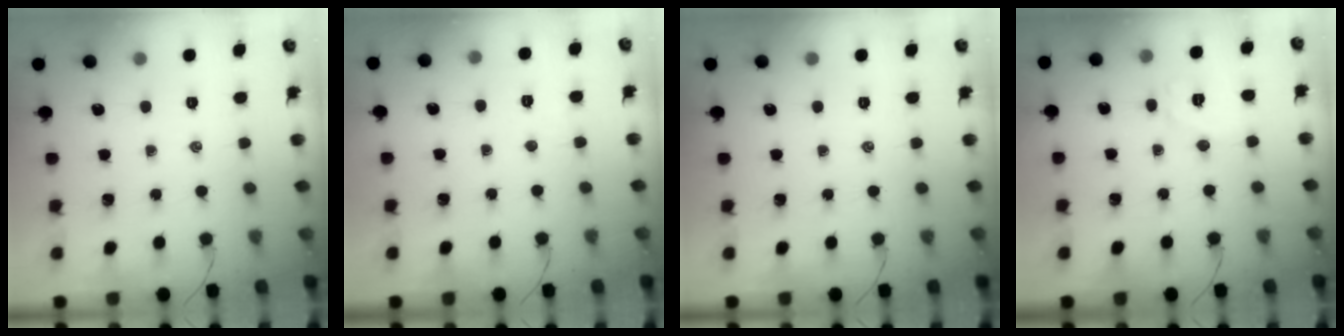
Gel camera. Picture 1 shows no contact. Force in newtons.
{"total": 2.5, "press": 2.4, "slide": 0.7}
{"total": 0.0}
{"total": 6.1, "press": 6.0, "slide": 0.8}